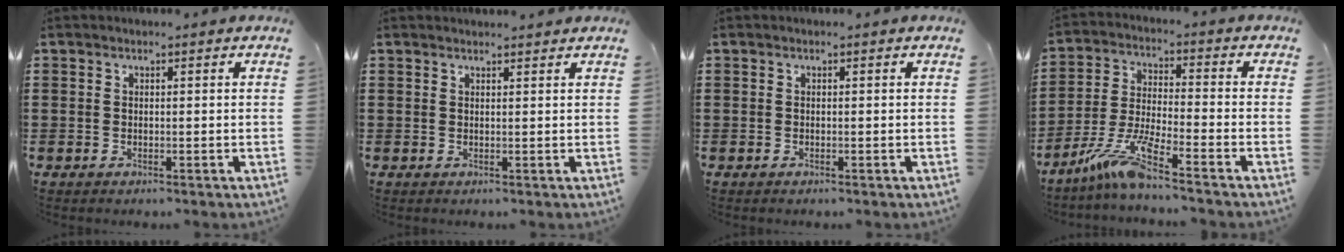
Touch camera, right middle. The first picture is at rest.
{"total": 1.3, "force": [1.3, -0.1, 0.1], "torque": [-0.004, 0.000, 0.025]}
{"total": 0.0}
{"total": 8.2, "force": [-6.0, 0.2, 5.6], "torque": [-0.128, -0.017, -0.121]}